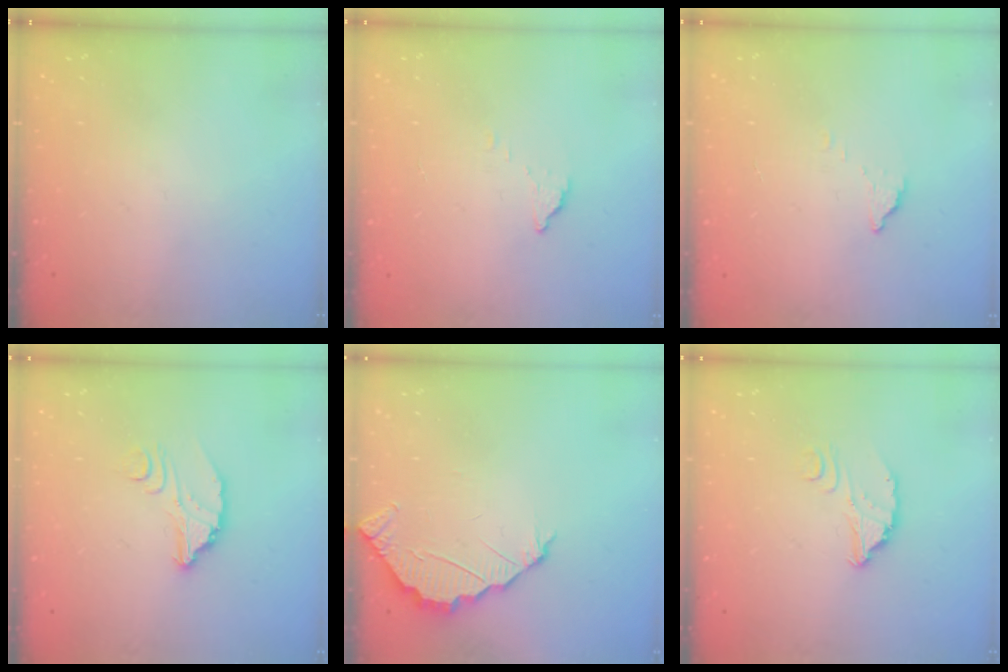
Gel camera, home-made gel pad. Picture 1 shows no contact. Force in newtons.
{"total": 2.3, "press": 2.3, "slide": 0.1}
{"total": 2.3, "press": 2.3, "slide": 0.1}
{"total": 4.8, "press": 4.8, "slide": 0.4}
{"total": 2.4, "press": 2.4, "slide": 0.2}
{"total": 3.2, "press": 3.2, "slide": 0.2}